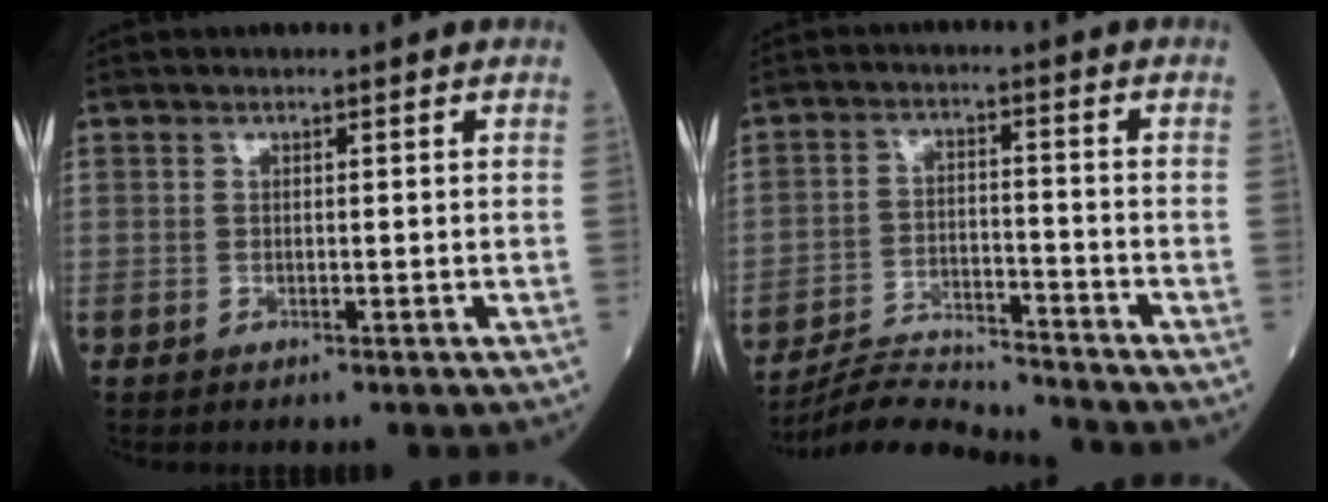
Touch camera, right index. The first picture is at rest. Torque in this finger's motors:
{"motor_torque": [0.01, -0.01, 0.07, 0.02]}